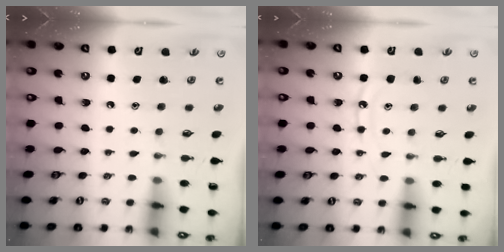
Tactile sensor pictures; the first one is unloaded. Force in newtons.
{"total": 8.8, "press": 8.8, "slide": 0.5}